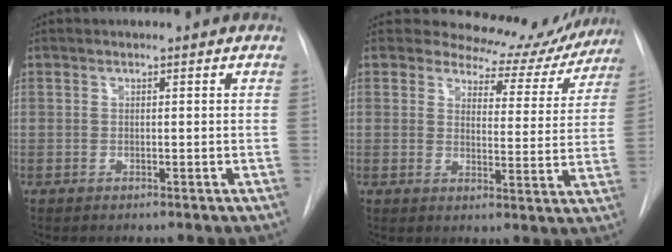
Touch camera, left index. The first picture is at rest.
{"total": 11.1, "force": [10.4, 3.8, 0.8], "torque": [0.012, -0.031, 0.107]}